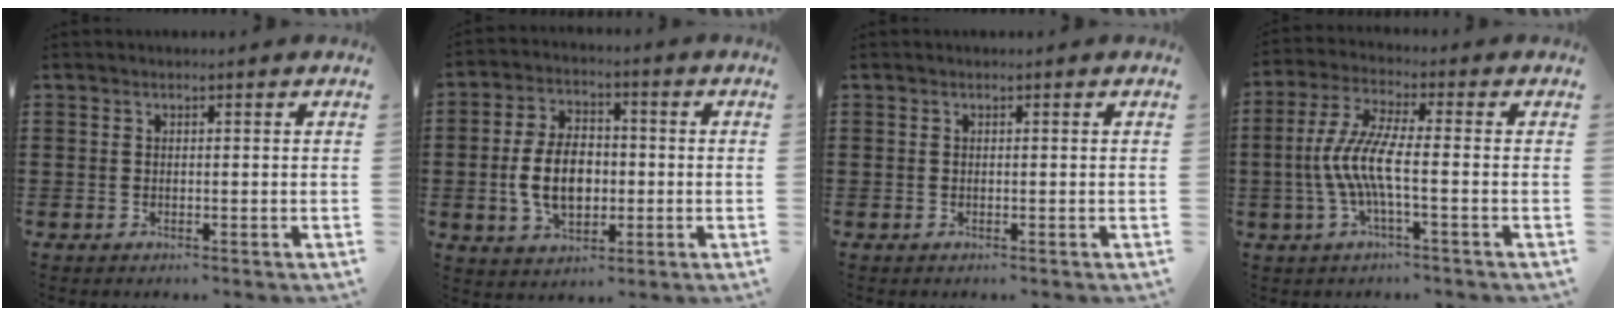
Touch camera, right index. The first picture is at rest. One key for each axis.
{"total": 9.1, "fx": -0.9, "fy": 5.8, "fz": 6.9, "tx": -0.147, "ty": 0.006, "tz": -0.021}
{"total": 0.0}
{"total": 7.7, "fx": -1.8, "fy": 1.3, "fz": 7.4, "tx": -0.170, "ty": -0.016, "tz": -0.043}